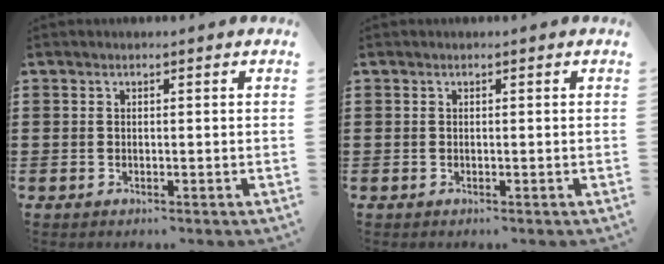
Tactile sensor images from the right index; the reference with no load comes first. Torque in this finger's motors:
{"motor_torque": [0.06, 0.20, 0.02, 0.01]}